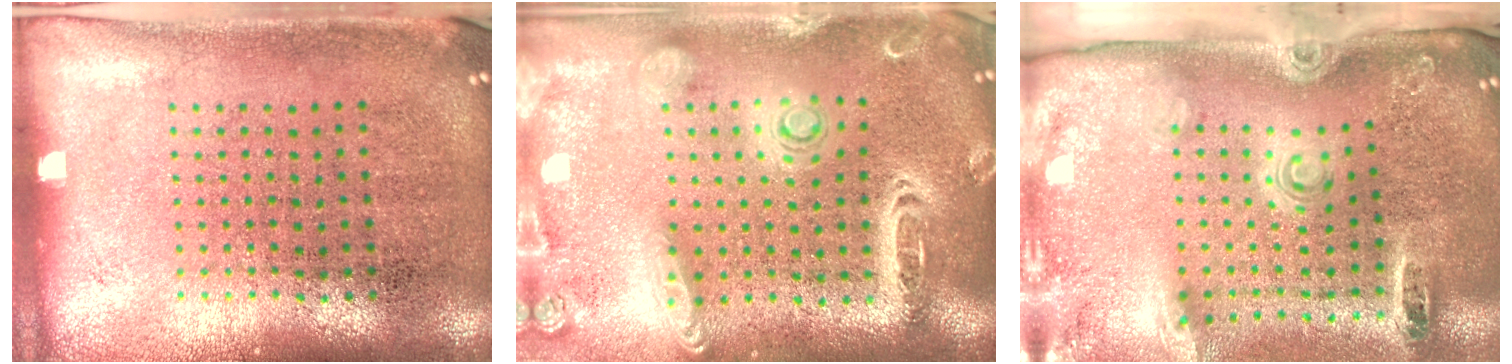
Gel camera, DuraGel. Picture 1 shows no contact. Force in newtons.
{"total": 2.6, "press": 2.3, "slide": 1.2}
{"total": 2.9, "press": 1.9, "slide": 2.1}